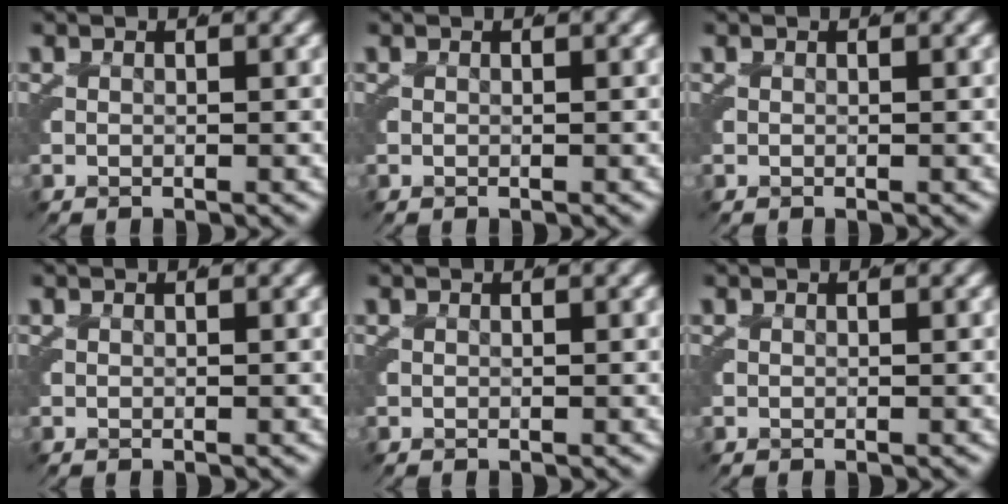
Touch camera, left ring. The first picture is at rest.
{"total": 0.0}
{"total": 0.0}
{"total": 0.0}
{"total": 0.0}
{"total": 0.0}